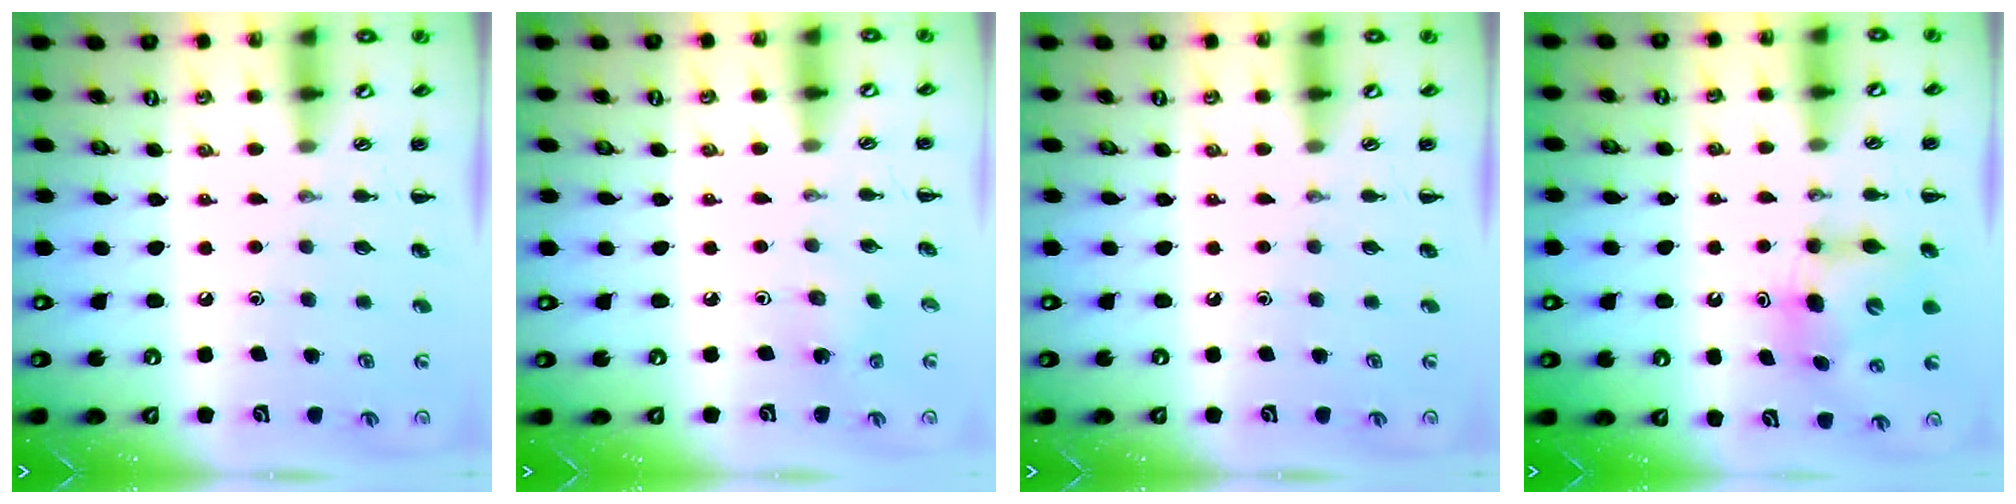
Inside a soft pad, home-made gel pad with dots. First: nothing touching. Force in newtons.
{"total": 1.5, "press": 1.4, "slide": 0.5}
{"total": 0.0}
{"total": 7.2, "press": 7.2, "slide": 0.4}